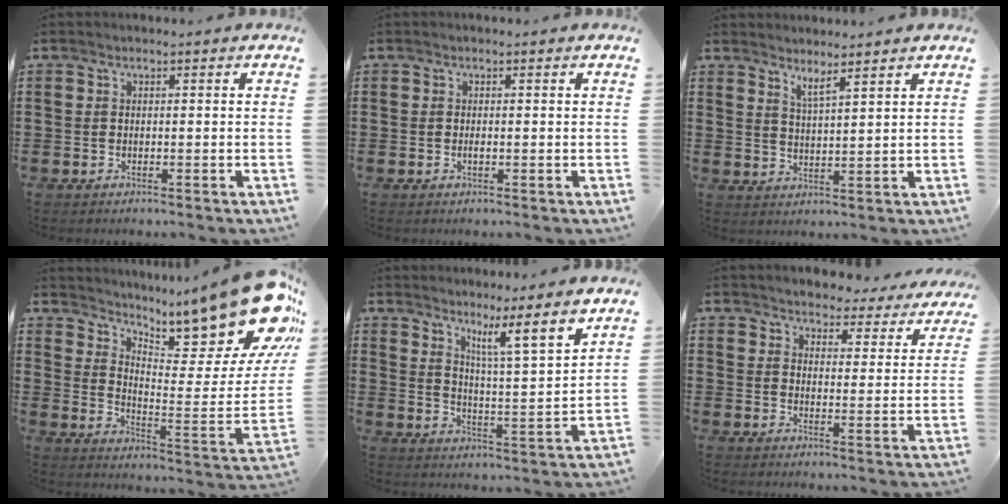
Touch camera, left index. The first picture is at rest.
{"total": 0.5, "force": [0.0, 0.1, 0.5], "torque": [-0.011, -0.002, 0.000]}
{"total": 3.4, "force": [2.9, 0.3, 1.7], "torque": [-0.032, -0.007, 0.049]}
{"total": 16.2, "force": [12.6, 3.1, 9.6], "torque": [-0.128, -0.109, 0.206]}
{"total": 6.5, "force": [5.3, -0.9, 3.7], "torque": [-0.060, -0.054, 0.075]}
{"total": 3.8, "force": [3.8, 0.3, 0.0], "torque": [-0.016, -0.032, 0.061]}